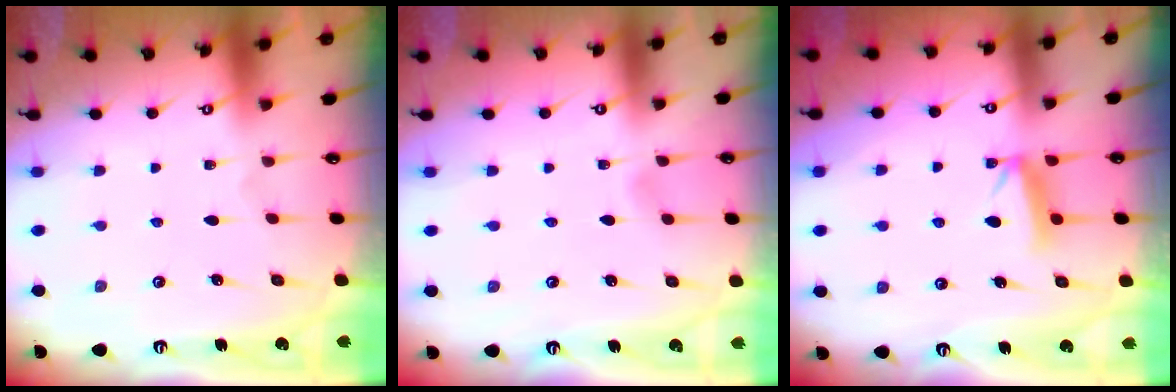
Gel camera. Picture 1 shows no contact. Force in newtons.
{"total": 2.9, "press": 2.9, "slide": 0.3}
{"total": 6.3, "press": 6.2, "slide": 0.8}